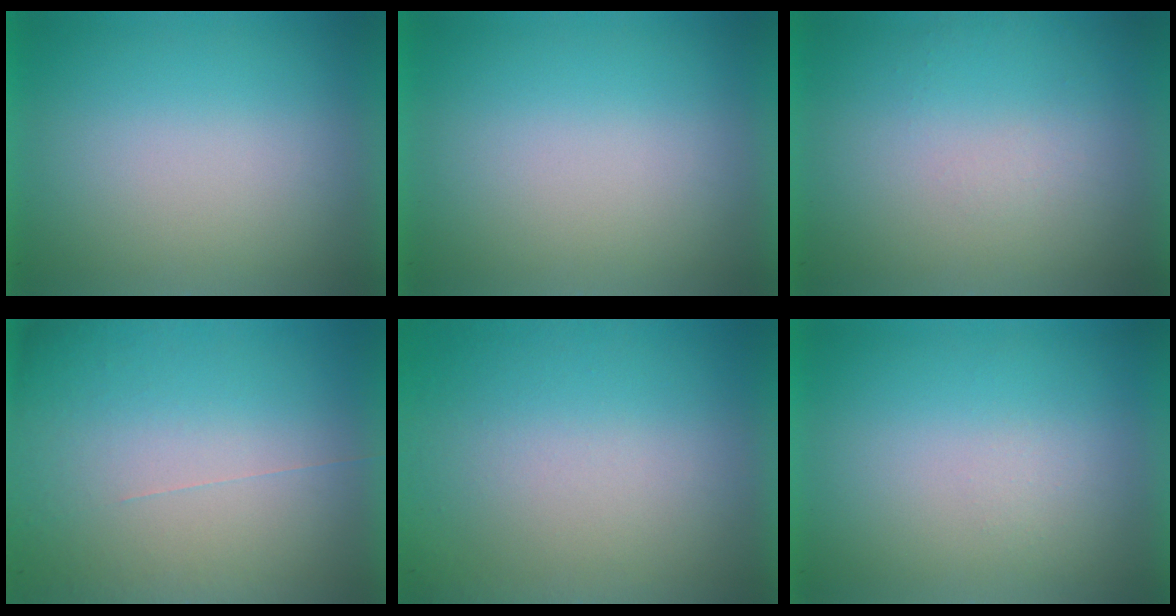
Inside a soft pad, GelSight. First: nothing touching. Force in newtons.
{"total": 0.0}
{"total": 1.0}
{"total": 5.6}
{"total": 5.4}
{"total": 1.2}